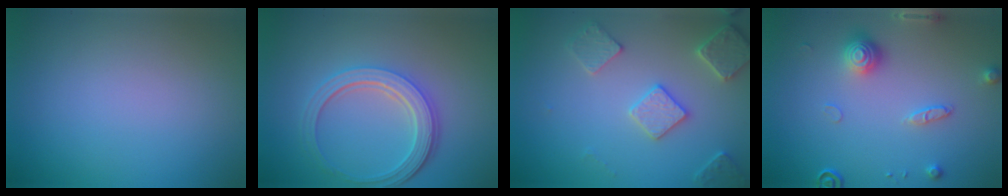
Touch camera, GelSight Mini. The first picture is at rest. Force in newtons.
{"total": 5.0, "press": 3.8, "slide": 3.2}
{"total": 3.7, "press": 3.4, "slide": 1.4}
{"total": 3.0, "press": 2.8, "slide": 0.9}